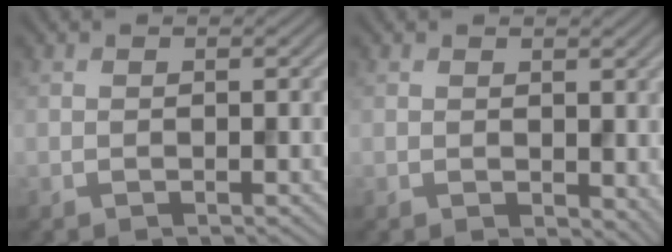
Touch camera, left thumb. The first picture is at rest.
{"total": 2.5, "force": [0.4, 1.7, 1.8], "torque": [-0.027, -0.008, 0.012]}